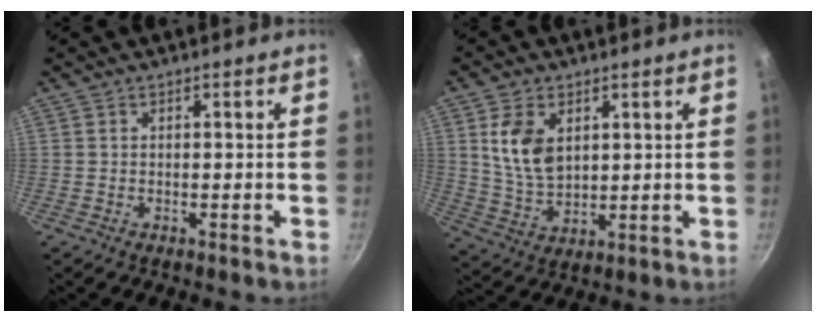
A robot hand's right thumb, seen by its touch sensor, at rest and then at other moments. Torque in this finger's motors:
{"motor_torque": [0.15, 0.11, 1.00, 0.16, 0.23]}